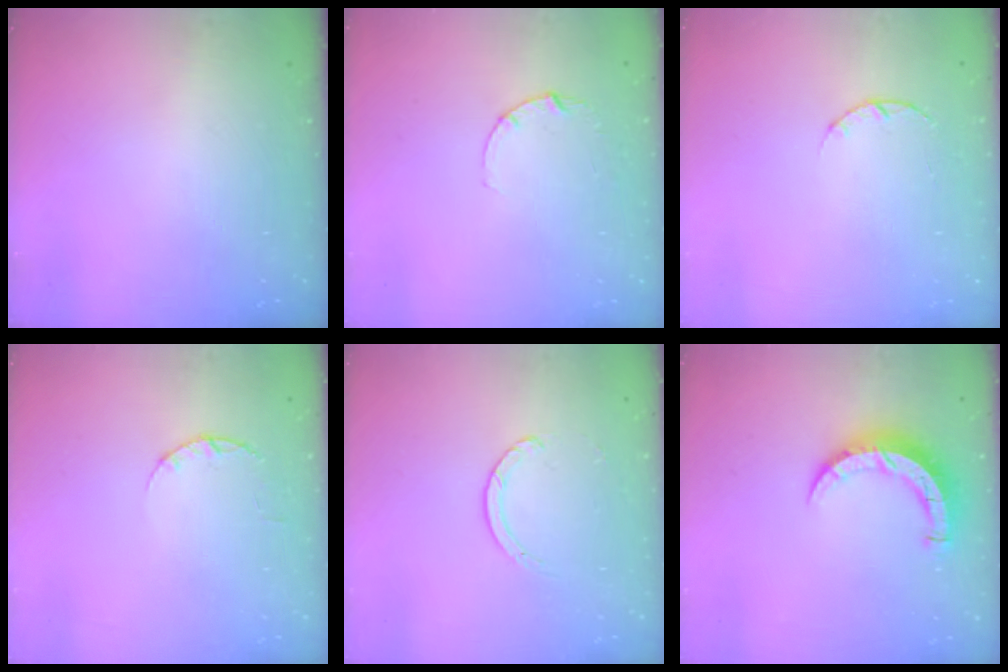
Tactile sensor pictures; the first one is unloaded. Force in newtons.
{"total": 2.8, "press": 2.8, "slide": 0.3}
{"total": 1.4, "press": 1.3, "slide": 0.3}
{"total": 2.4, "press": 2.3, "slide": 0.4}
{"total": 2.7, "press": 2.7, "slide": 0.3}
{"total": 8.7, "press": 8.6, "slide": 0.5}